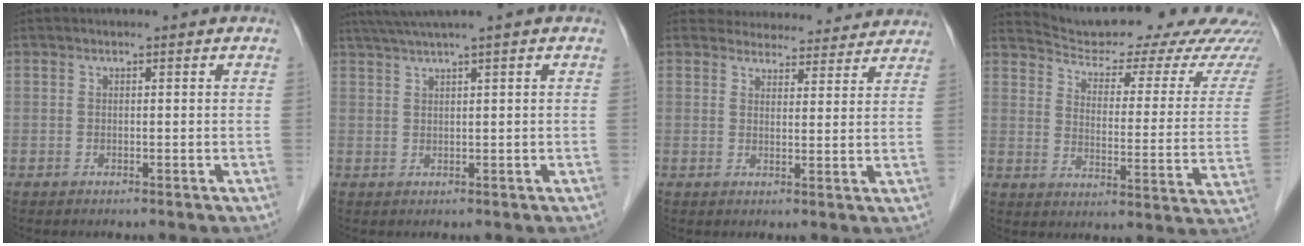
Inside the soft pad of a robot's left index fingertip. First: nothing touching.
{"total": 4.0, "force": [2.9, -1.2, 2.5], "torque": [-0.049, 0.014, 0.059]}
{"total": 13.0, "force": [12.4, 3.7, 1.5], "torque": [0.006, 0.005, 0.136]}
{"total": 21.5, "force": [20.3, 3.7, 5.8], "torque": [-0.062, -0.070, 0.245]}